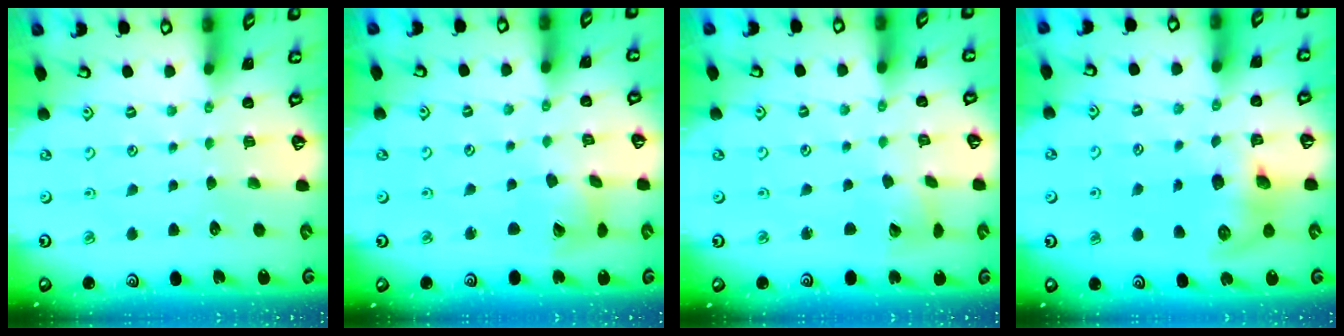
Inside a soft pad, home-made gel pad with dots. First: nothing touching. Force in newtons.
{"total": 6.7, "press": 6.6, "slide": 0.9}
{"total": 5.2, "press": 5.2, "slide": 0.6}
{"total": 9.9, "press": 9.8, "slide": 1.3}